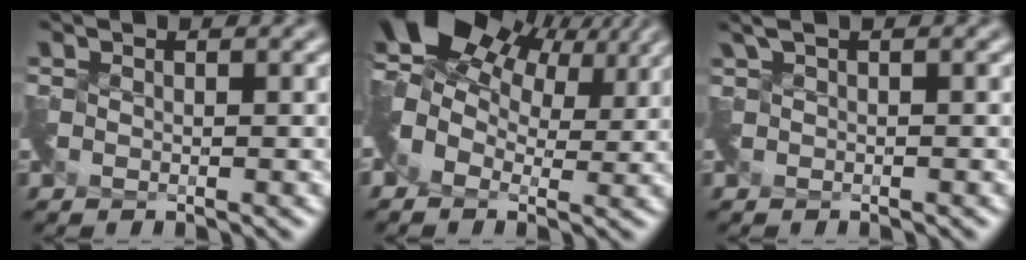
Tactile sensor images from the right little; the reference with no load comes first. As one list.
[{"total": 8.9, "force": [4.2, 5.6, 5.5], "torque": [-0.100, 0.018, 0.072]}, {"total": 0.7, "force": [0.3, 0.2, 0.6], "torque": [-0.016, -0.006, 0.005]}]